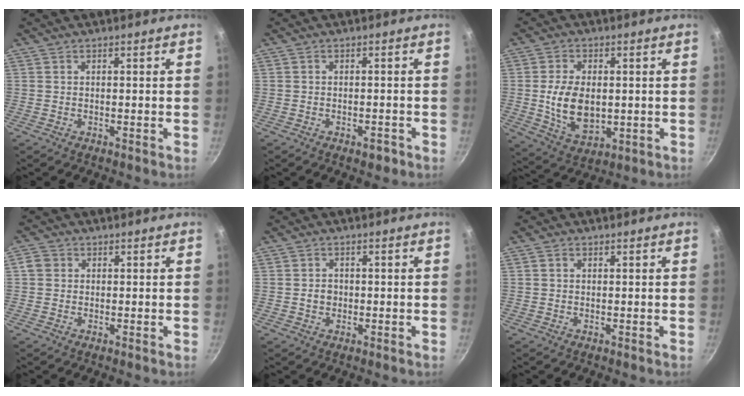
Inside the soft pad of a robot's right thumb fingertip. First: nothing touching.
{"total": 2.3, "force": [-1.4, 1.1, 1.4], "torque": [-0.012, 0.014, -0.013]}
{"total": 10.9, "force": [0.0, 6.8, 8.5], "torque": [-0.140, -0.014, 0.011]}
{"total": 2.6, "force": [0.3, 2.3, 1.0], "torque": [-0.009, 0.005, 0.000]}
{"total": 2.1, "force": [-0.3, 1.9, 1.0], "torque": [-0.008, 0.005, -0.006]}
{"total": 0.8, "force": [0.2, 0.7, 0.4], "torque": [-0.004, 0.002, 0.003]}